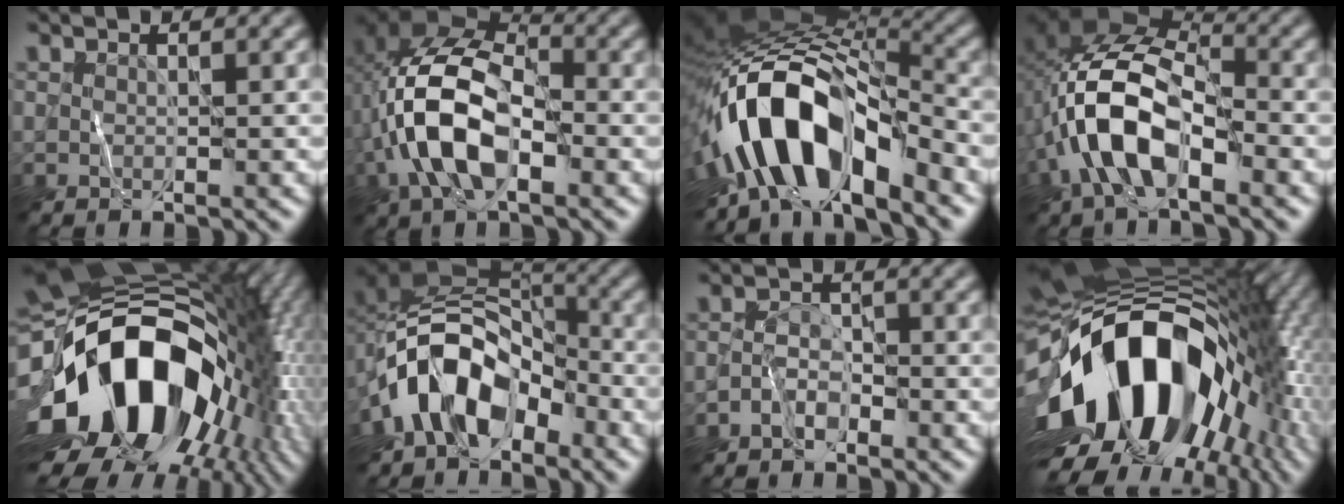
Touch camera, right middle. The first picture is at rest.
{"total": 10.5, "force": [-2.3, 5.7, 8.5], "torque": [-0.179, 0.009, -0.057]}
{"total": 12.9, "force": [-6.0, 5.7, 9.9], "torque": [-0.168, 0.011, -0.111]}
{"total": 10.0, "force": [-3.1, 5.4, 7.8], "torque": [-0.161, 0.003, -0.067]}
{"total": 20.6, "force": [-2.6, 14.2, 14.8], "torque": [-0.282, -0.034, -0.034]}
{"total": 9.6, "force": [-4.2, 6.3, 5.8], "torque": [-0.087, 0.014, -0.095]}
{"total": 1.9, "force": [-1.4, 1.0, 0.9], "torque": [-0.014, 0.009, -0.030]}
{"total": 18.4, "force": [-1.9, 12.4, 13.5], "torque": [-0.236, 0.003, -0.042]}